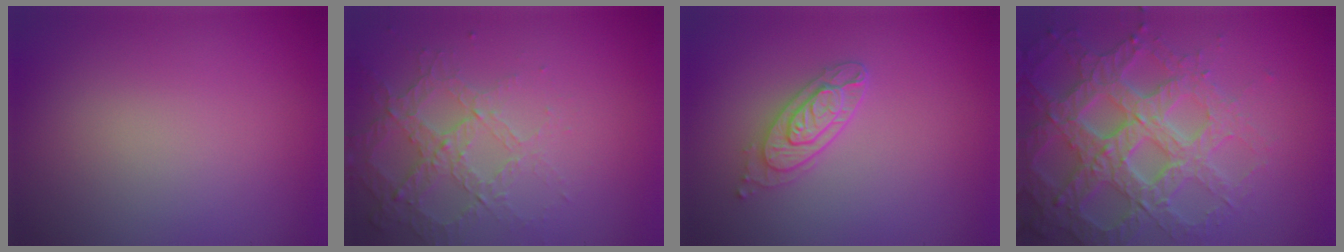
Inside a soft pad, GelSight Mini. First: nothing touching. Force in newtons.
{"total": 4.1, "press": 2.9, "slide": 3.0}
{"total": 2.9, "press": 2.5, "slide": 1.5}
{"total": 7.0, "press": 6.7, "slide": 1.8}